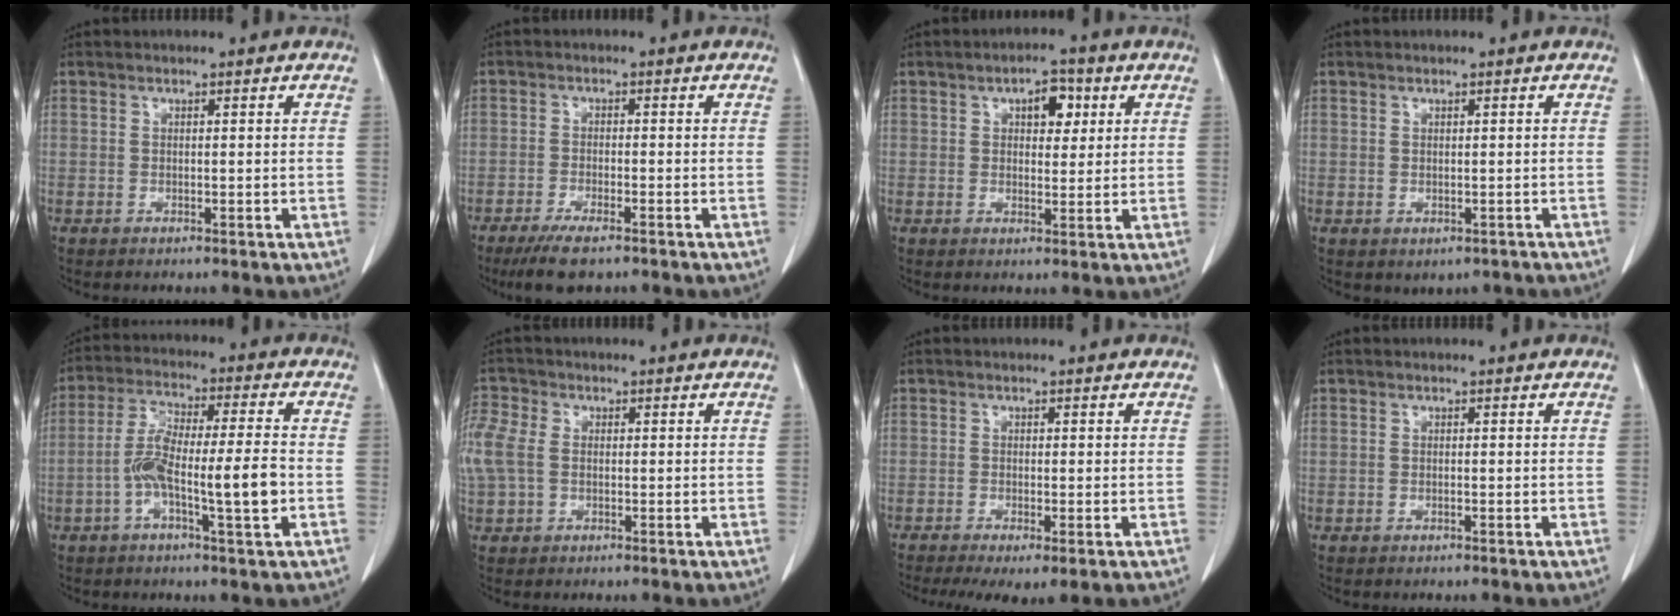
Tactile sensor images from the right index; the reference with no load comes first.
{"total": 5.9, "force": [-4.3, 1.1, 3.9], "torque": [-0.072, -0.013, -0.068]}
{"total": 4.7, "force": [1.8, 2.4, 3.6], "torque": [-0.050, 0.011, 0.026]}
{"total": 1.9, "force": [-0.7, 1.5, 0.8], "torque": [-0.009, 0.000, 0.000]}
{"total": 11.1, "force": [-2.4, 1.3, 10.7], "torque": [-0.197, 0.011, -0.048]}
{"total": 7.4, "force": [0.6, 5.5, 4.9], "torque": [-0.157, 0.028, 0.016]}
{"total": 5.5, "force": [-3.3, 1.4, 4.2], "torque": [-0.067, -0.018, -0.055]}
{"total": 0.0}